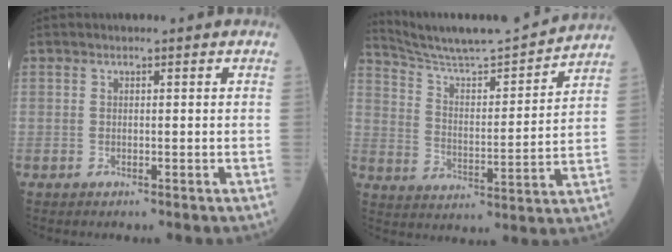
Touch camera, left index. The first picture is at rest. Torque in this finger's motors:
{"motor_torque": [-0.01, -0.29, -0.02, 0.01]}